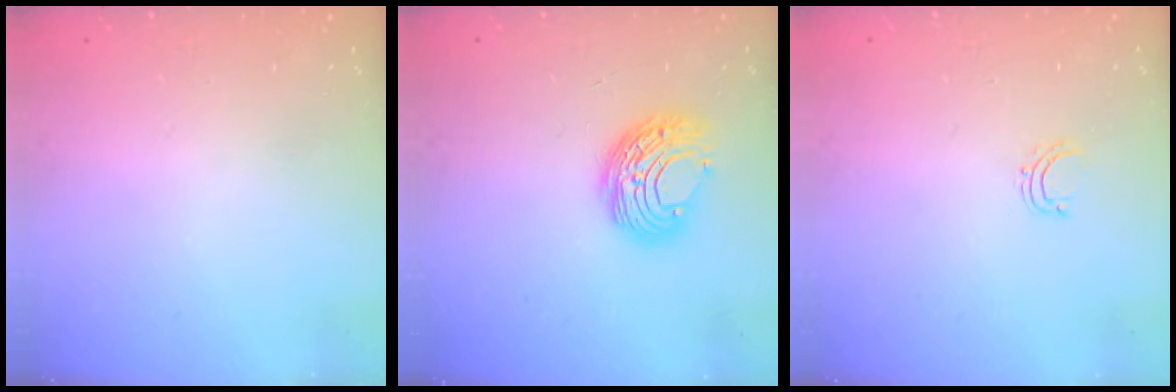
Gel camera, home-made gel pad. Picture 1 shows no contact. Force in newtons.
{"total": 9.5, "press": 9.5, "slide": 0.5}
{"total": 4.4, "press": 4.4, "slide": 0.3}